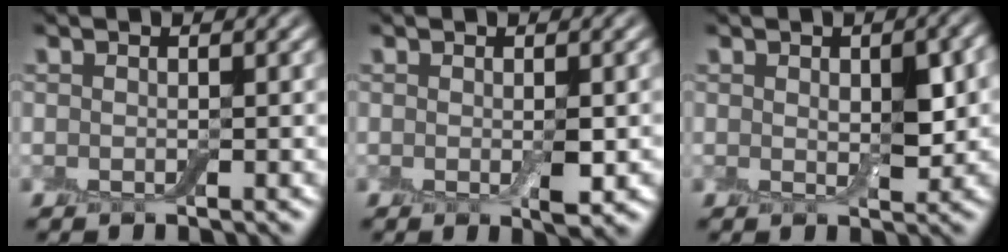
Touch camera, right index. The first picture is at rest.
{"total": 2.1, "force": [-0.3, 0.5, 2.0], "torque": [-0.032, -0.006, -0.002]}
{"total": 3.6, "force": [0.3, 1.8, 3.2], "torque": [-0.051, -0.004, 0.008]}